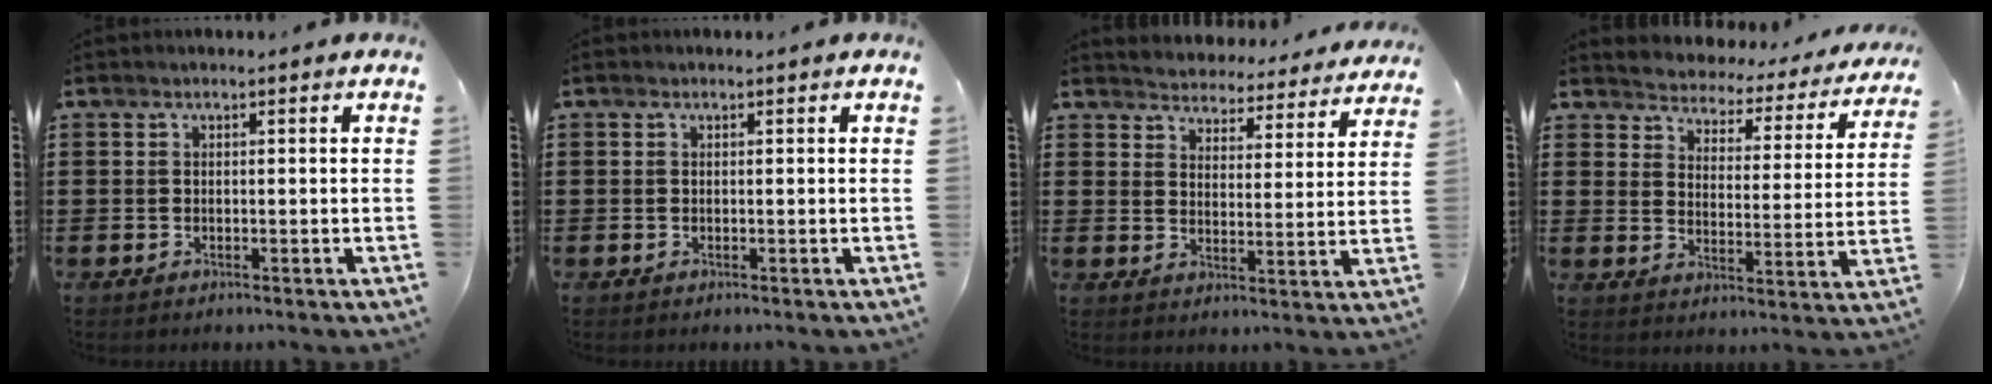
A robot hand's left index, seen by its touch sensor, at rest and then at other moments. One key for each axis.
{"total": 0.0}
{"total": 4.4, "fx": 4.4, "fy": -0.1, "fz": -0.6, "tx": -0.008, "ty": -0.041, "tz": 0.072}
{"total": 2.7, "fx": 2.6, "fy": 0.5, "fz": -0.6, "tx": -0.013, "ty": -0.030, "tz": 0.035}